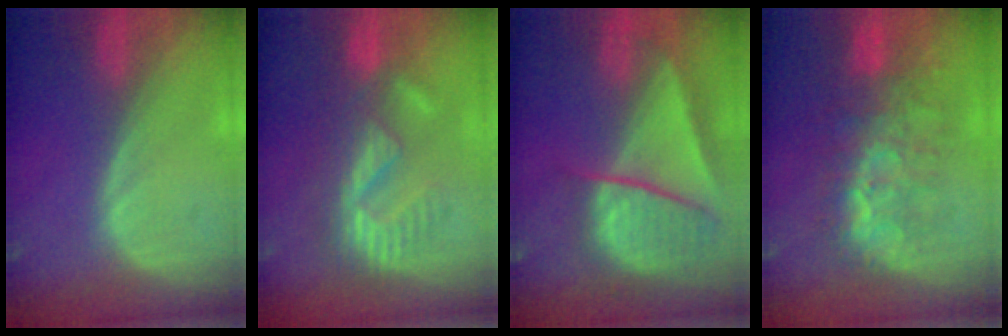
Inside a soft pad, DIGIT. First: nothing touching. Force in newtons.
{"total": 8.9, "press": 8.2, "slide": 3.6}
{"total": 9.5, "press": 8.1, "slide": 5.0}
{"total": 9.1, "press": 8.5, "slide": 3.1}